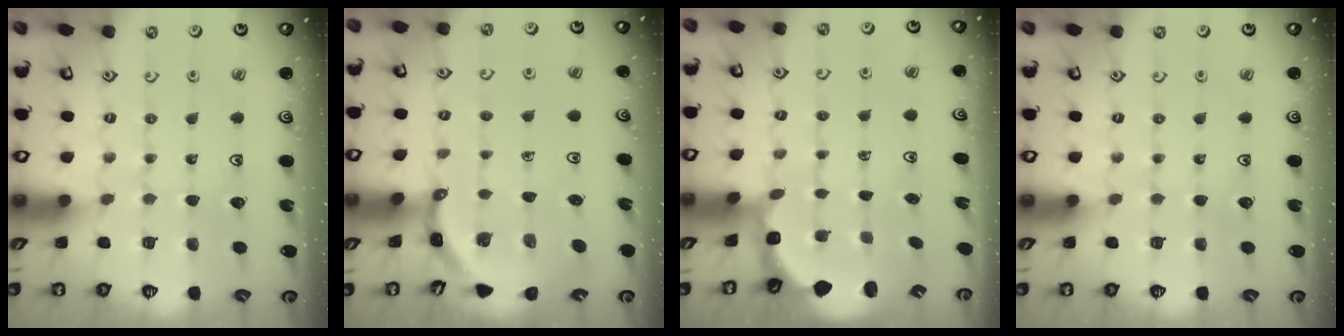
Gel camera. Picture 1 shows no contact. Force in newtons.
{"total": 3.6, "press": 3.6, "slide": 0.2}
{"total": 2.9, "press": 1.9, "slide": 2.2}
{"total": 0.0}